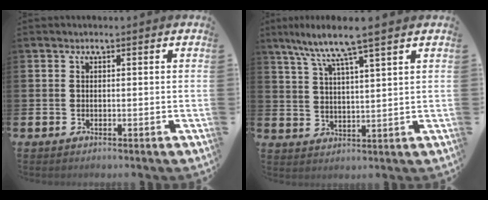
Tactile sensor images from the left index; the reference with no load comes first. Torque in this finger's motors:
{"motor_torque": [0.30, -0.51, 0.97, 0.21]}